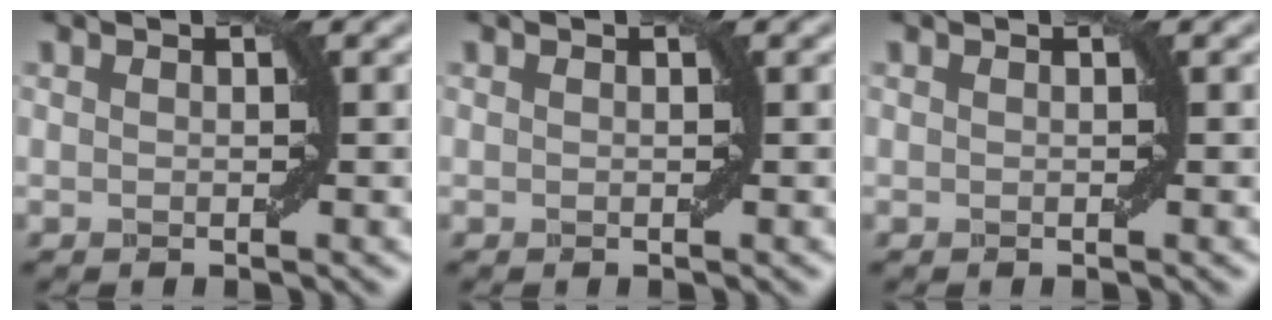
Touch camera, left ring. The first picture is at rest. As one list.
[{"total": 0.0}, {"total": 0.0}]